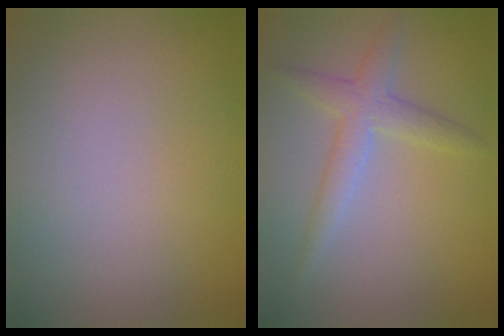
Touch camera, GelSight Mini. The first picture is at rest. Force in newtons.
{"total": 2.7, "press": 2.7, "slide": 0.1}